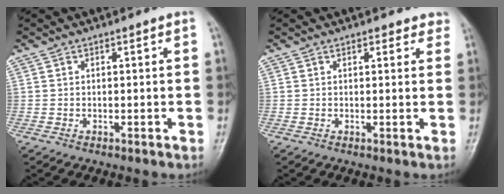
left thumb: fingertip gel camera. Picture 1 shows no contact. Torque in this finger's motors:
{"motor_torque": [-0.10, 0.11, 0.03, 0.04, 0.06]}